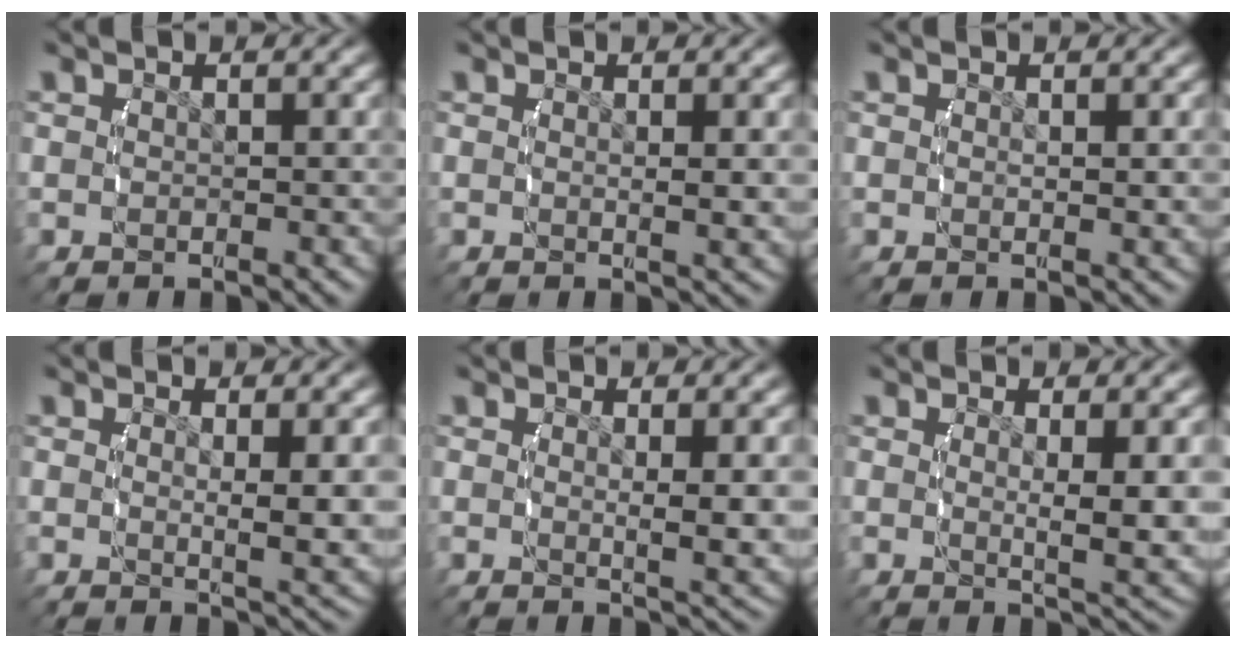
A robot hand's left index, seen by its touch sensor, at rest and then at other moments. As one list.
[{"total": 1.1, "force": [0.3, -0.3, 1.0], "torque": [-0.022, -0.011, 0.008]}, {"total": 0.6, "force": [0.3, -0.2, 0.5], "torque": [-0.012, -0.008, 0.010]}, {"total": 2.9, "force": [0.8, -0.3, 2.8], "torque": [-0.041, -0.011, 0.016]}, {"total": 2.8, "force": [0.8, -0.3, 2.7], "torque": [-0.041, -0.011, 0.015]}, {"total": 3.8, "force": [0.9, -0.1, 3.6], "torque": [-0.053, -0.012, 0.019]}]